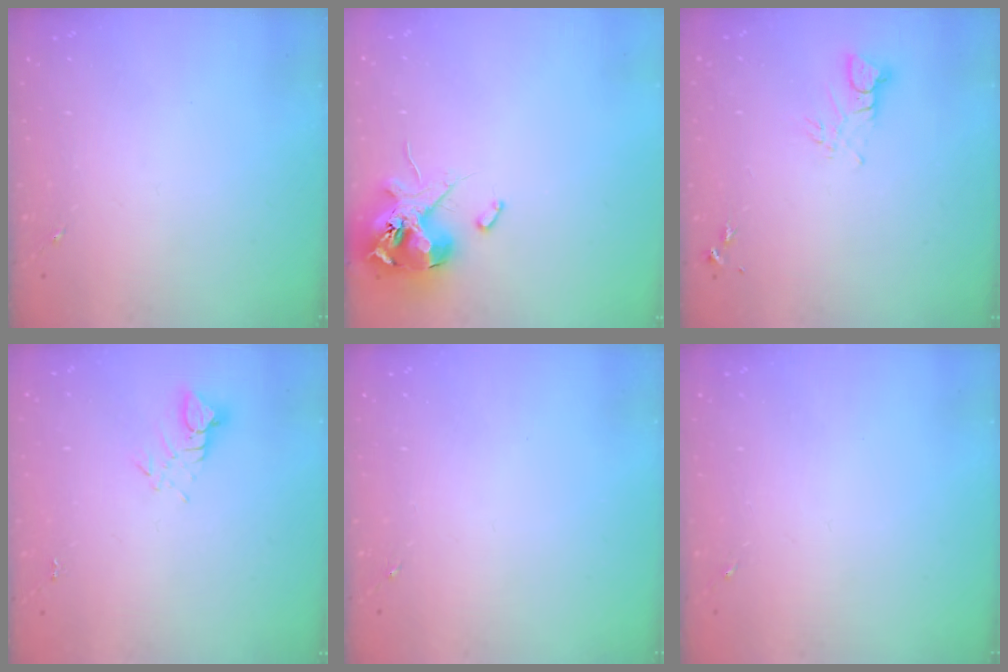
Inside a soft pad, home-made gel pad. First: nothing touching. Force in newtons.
{"total": 13.6, "press": 13.5, "slide": 1.9}
{"total": 3.9, "press": 3.9, "slide": 0.4}
{"total": 3.1, "press": 3.1, "slide": 0.1}
{"total": 0.0}
{"total": 0.0}